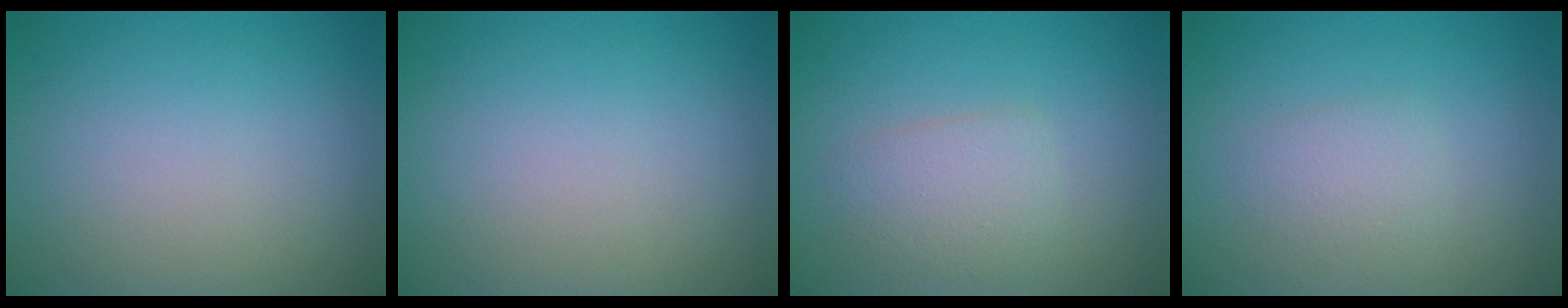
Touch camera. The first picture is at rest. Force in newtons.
{"total": 0.0}
{"total": 2.5, "press": 2.5, "slide": 0.1}
{"total": 1.6, "press": 1.6, "slide": 0.1}